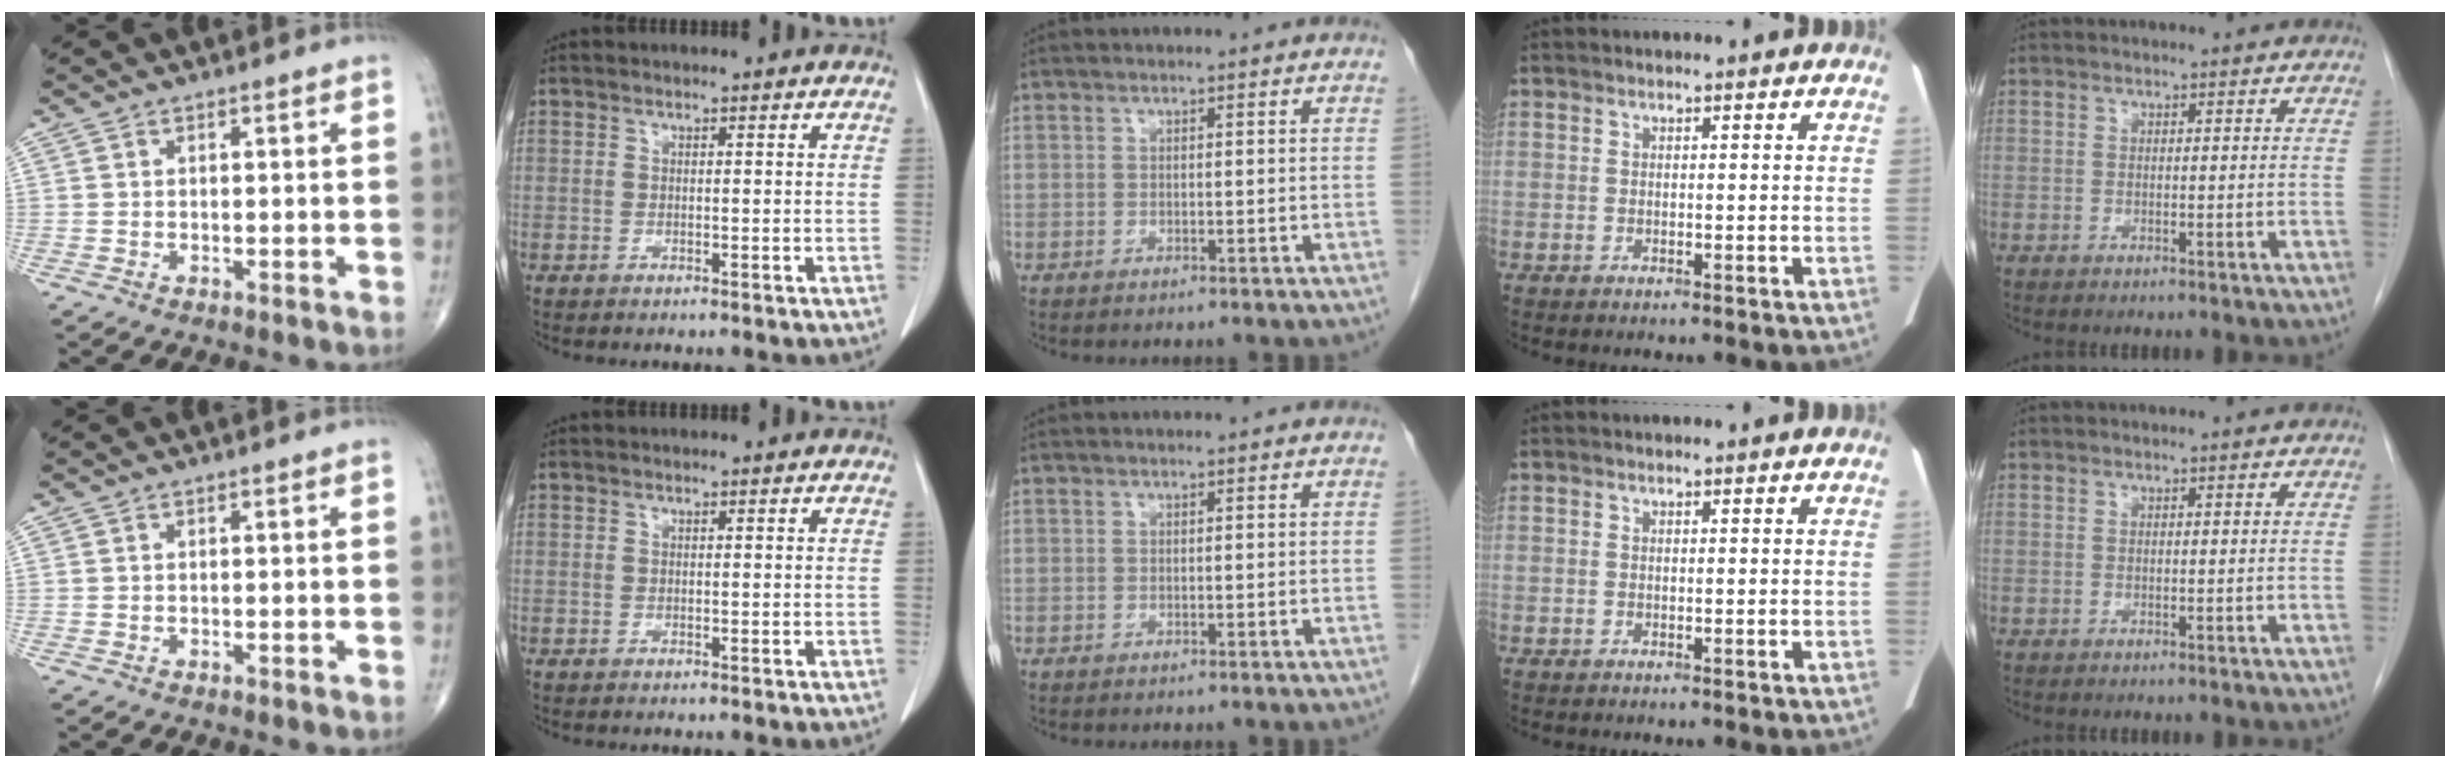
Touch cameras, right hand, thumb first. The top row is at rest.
{}